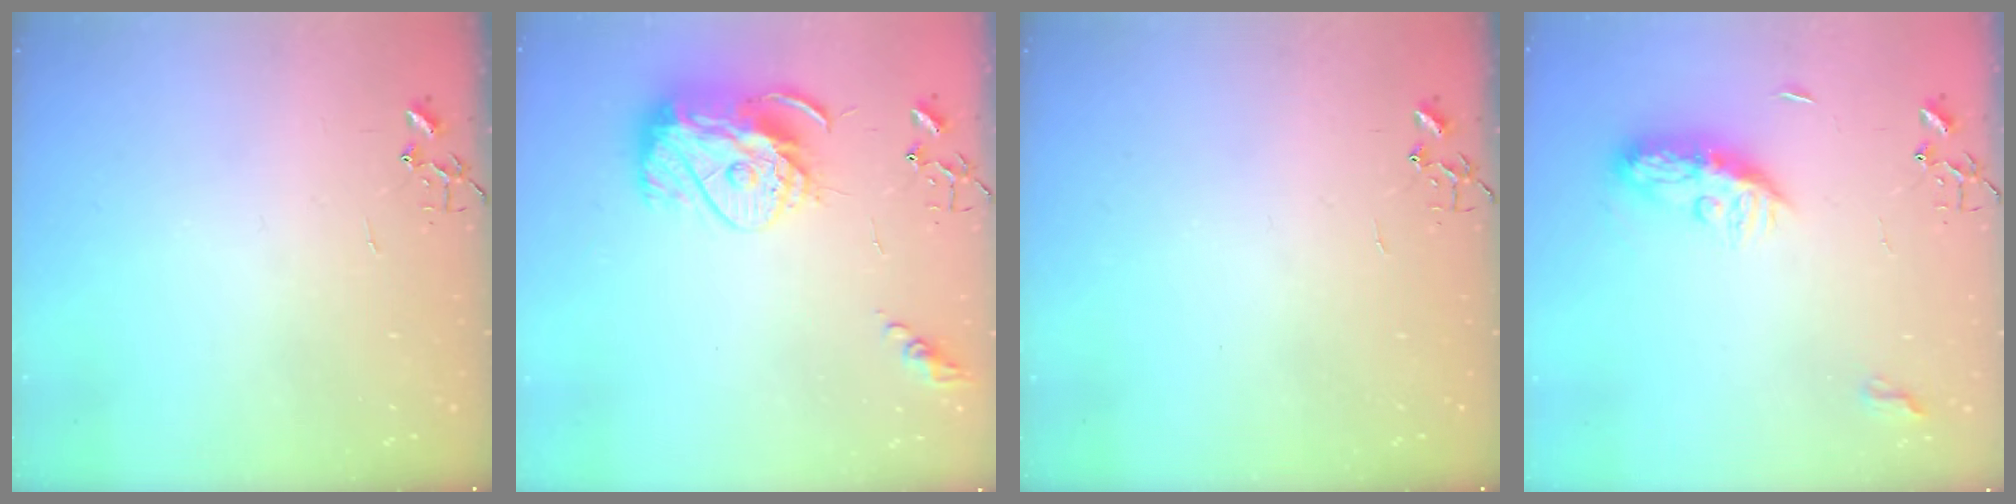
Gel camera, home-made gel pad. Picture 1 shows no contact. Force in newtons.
{"total": 14.3, "press": 14.2, "slide": 1.3}
{"total": 0.0}
{"total": 10.1, "press": 10.1, "slide": 0.6}